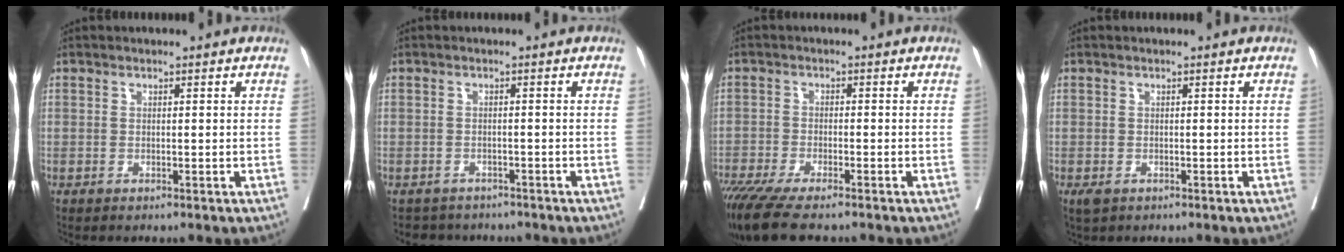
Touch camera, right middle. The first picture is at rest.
{"total": 4.4, "force": [-4.0, 1.9, 0.0], "torque": [0.003, 0.003, -0.054]}
{"total": 9.9, "force": [-7.9, 1.6, 5.7], "torque": [-0.090, -0.021, -0.131]}
{"total": 1.4, "force": [-0.8, 0.9, 0.8], "torque": [-0.017, -0.002, -0.007]}